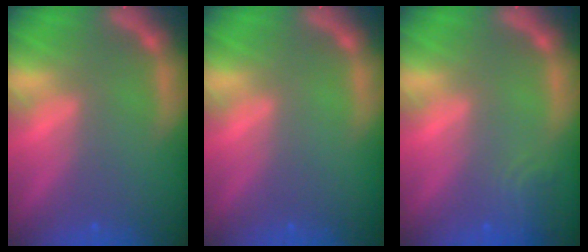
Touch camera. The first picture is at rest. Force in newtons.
{"total": 0.0}
{"total": 2.4}